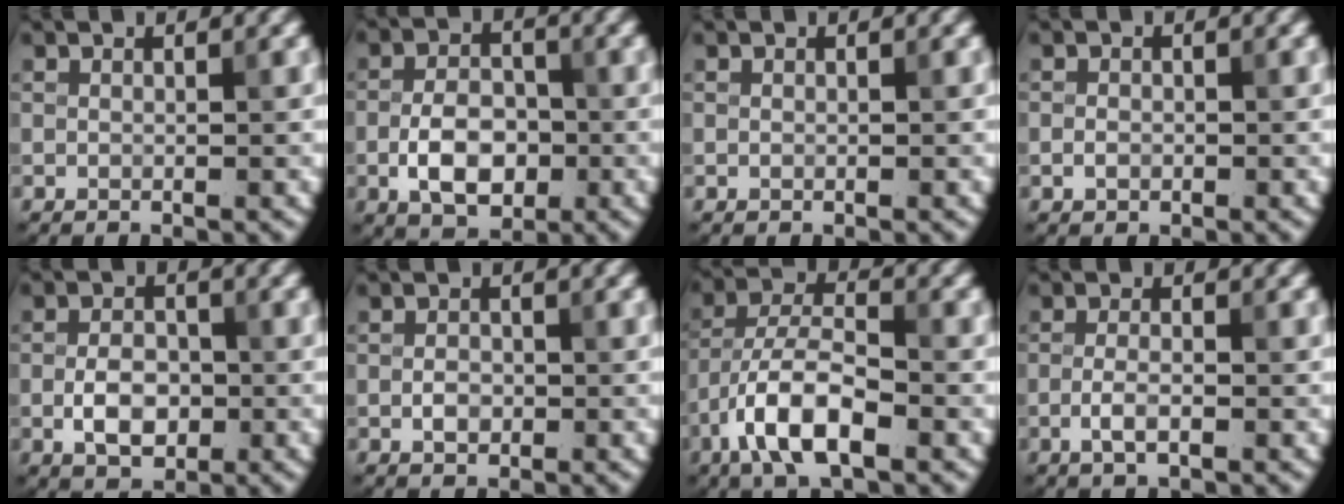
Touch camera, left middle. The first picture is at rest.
{"total": 4.9, "force": [-1.5, 3.0, 3.6], "torque": [-0.064, 0.003, -0.031]}
{"total": 0.0}
{"total": 1.1, "force": [-0.4, 0.8, 0.6], "torque": [-0.011, -0.001, -0.010]}
{"total": 3.7, "force": [-0.9, 2.3, 2.7], "torque": [-0.048, 0.002, -0.020]}
{"total": 1.6, "force": [-0.5, 1.1, 1.1], "torque": [-0.018, 0.002, -0.012]}
{"total": 7.3, "force": [-3.5, 3.1, 5.6], "torque": [-0.103, 0.005, -0.075]}
{"total": 2.1, "force": [-0.8, 0.7, 1.8], "torque": [-0.038, 0.000, -0.020]}